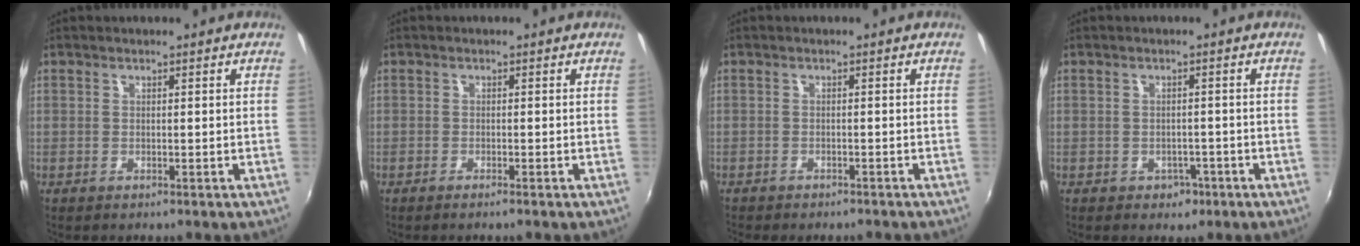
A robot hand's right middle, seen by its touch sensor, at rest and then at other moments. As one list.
[{"total": 1.0, "force": [-0.9, -0.1, 0.5], "torque": [-0.013, -0.002, -0.018]}, {"total": 3.5, "force": [-3.1, 0.9, 1.2], "torque": [-0.030, -0.012, -0.044]}, {"total": 3.1, "force": [-1.5, 2.5, 1.0], "torque": [-0.023, 0.000, -0.015]}]